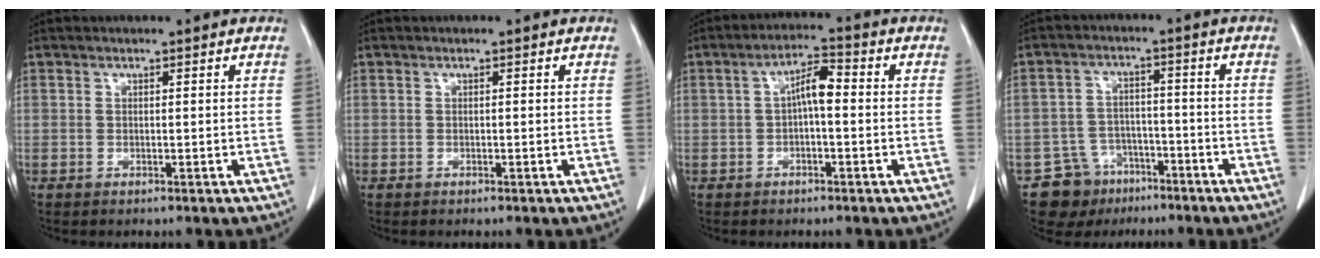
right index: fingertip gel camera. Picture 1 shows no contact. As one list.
[{"total": 0.0}, {"total": 4.8, "force": [0.0, 1.3, 4.6], "torque": [-0.081, 0.020, -0.002]}, {"total": 7.7, "force": [-5.0, 5.8, 0.6], "torque": [-0.010, 0.018, -0.075]}]